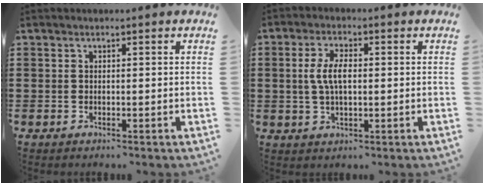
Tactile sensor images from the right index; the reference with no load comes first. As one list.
[{"total": 5.2, "force": [0.4, 2.2, 4.8], "torque": [-0.109, 0.002, 0.000]}]